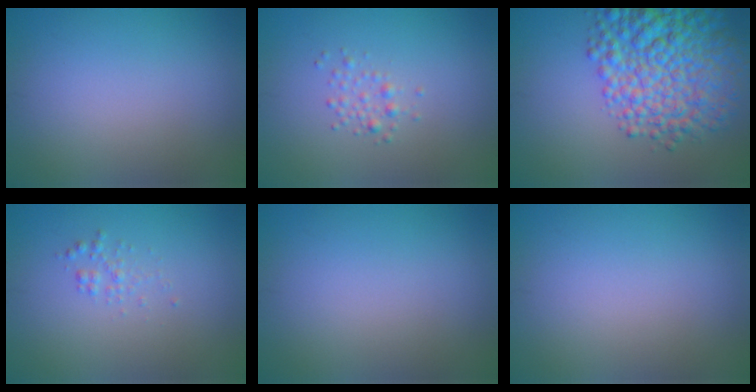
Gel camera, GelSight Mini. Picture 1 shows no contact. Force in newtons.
{"total": 1.3, "press": 1.3, "slide": 0.0}
{"total": 9.7, "press": 9.7, "slide": 0.3}
{"total": 1.0, "press": 1.0, "slide": 0.0}
{"total": 0.0}
{"total": 0.0}